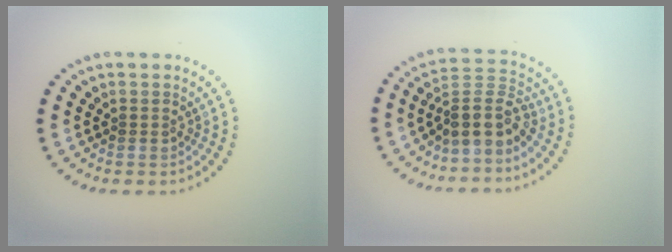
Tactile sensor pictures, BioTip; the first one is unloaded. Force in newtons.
{"total": 3.9, "press": 3.2, "slide": 2.3}